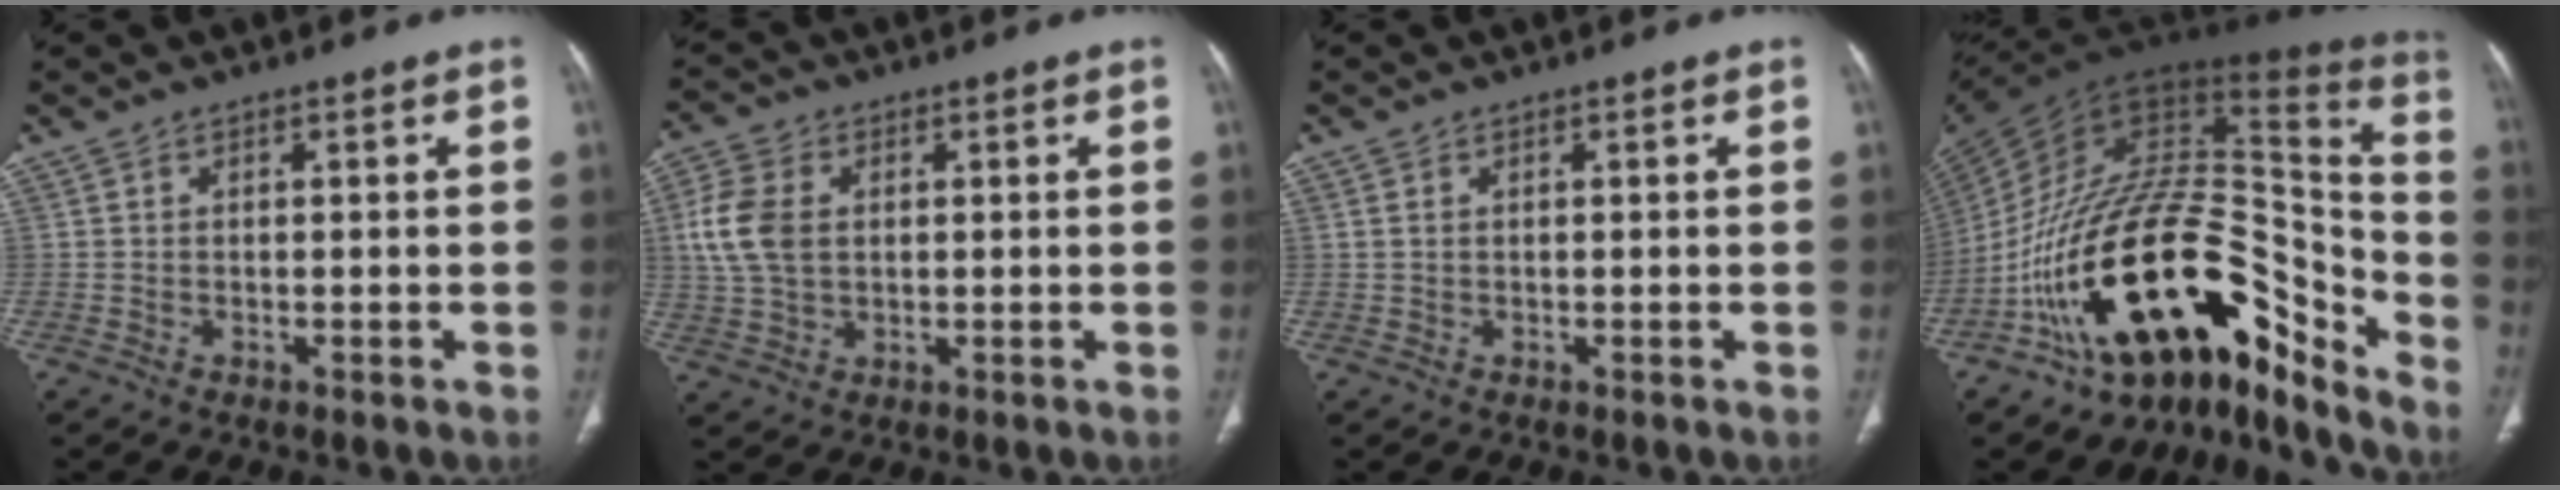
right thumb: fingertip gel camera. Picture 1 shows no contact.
{"total": 9.6, "force": [1.6, 6.7, 6.7], "torque": [-0.144, 0.005, 0.033]}
{"total": 0.9, "force": [0.3, 0.6, 0.6], "torque": [-0.018, 0.005, 0.008]}
{"total": 31.7, "force": [-18.3, 14.0, 21.8], "torque": [-0.287, 0.115, -0.294]}